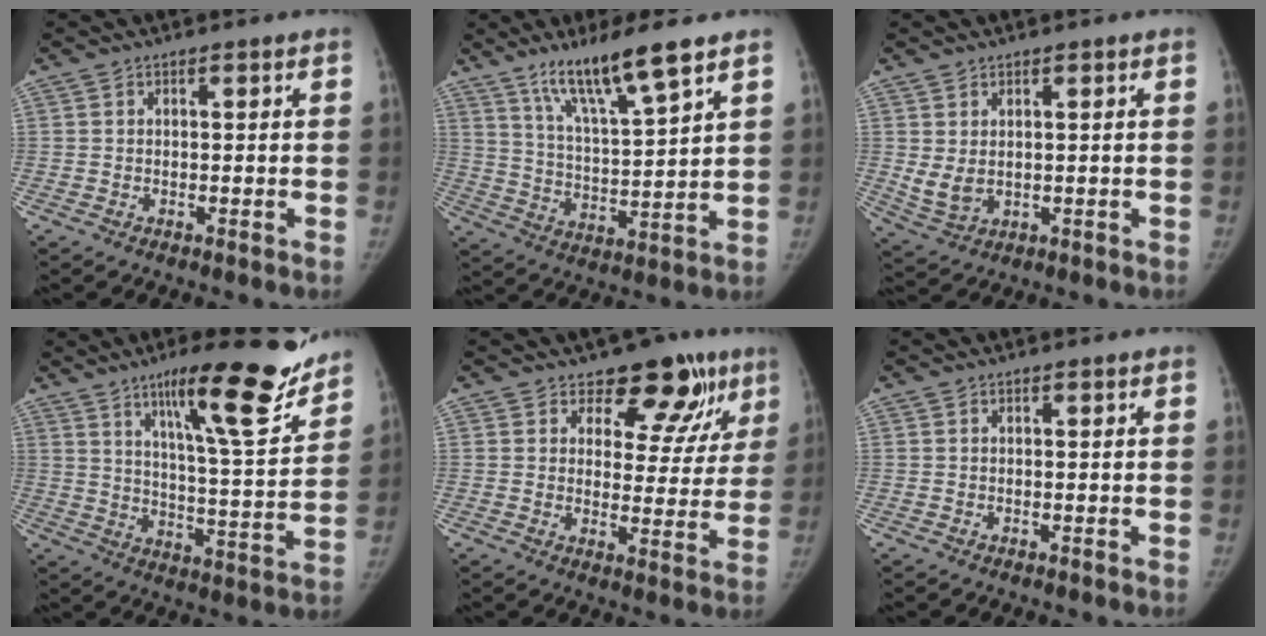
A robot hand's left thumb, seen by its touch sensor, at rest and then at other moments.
{"total": 13.3, "force": [9.1, 1.6, 9.5], "torque": [-0.167, -0.051, 0.171]}
{"total": 4.4, "force": [0.8, 3.0, 3.2], "torque": [-0.060, -0.012, 0.028]}
{"total": 19.8, "force": [13.7, 3.2, 13.9], "torque": [-0.174, -0.076, 0.214]}
{"total": 12.0, "force": [8.2, 7.1, 5.2], "torque": [-0.006, -0.040, 0.096]}
{"total": 0.0}